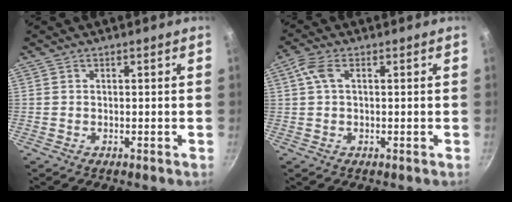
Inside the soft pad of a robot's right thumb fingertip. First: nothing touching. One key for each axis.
{"total": 3.6, "fx": 0.8, "fy": 1.7, "fz": 3.0, "tx": -0.071, "ty": 0.013, "tz": 0.015}